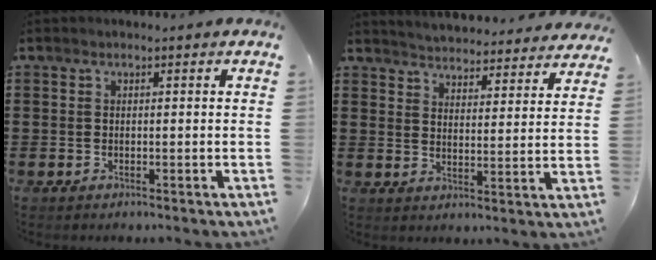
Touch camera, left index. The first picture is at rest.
{"total": 4.4, "force": [4.3, -0.3, -0.2], "torque": [-0.018, -0.036, 0.074]}